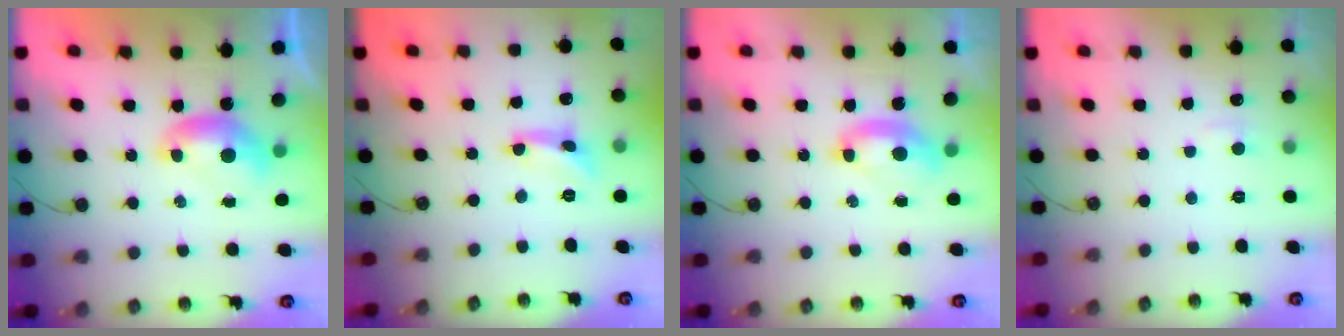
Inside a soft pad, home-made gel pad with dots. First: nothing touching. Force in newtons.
{"total": 1.6, "press": 1.6, "slide": 0.3}
{"total": 2.4, "press": 2.3, "slide": 0.7}
{"total": 1.9, "press": 1.8, "slide": 0.6}